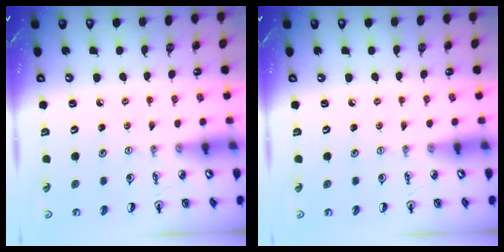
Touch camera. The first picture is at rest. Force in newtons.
{"total": 0.0}